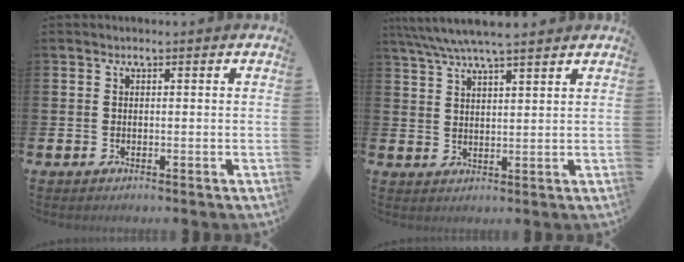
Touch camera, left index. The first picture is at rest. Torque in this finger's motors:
{"motor_torque": [0.37, -0.46, 0.96, 0.21]}